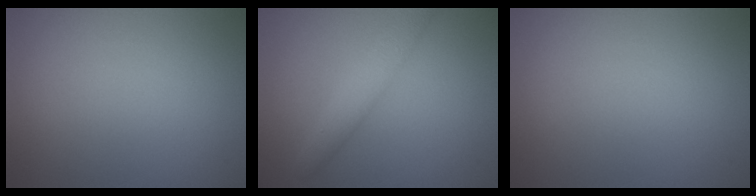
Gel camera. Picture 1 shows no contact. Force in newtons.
{"total": 3.3, "press": 3.3, "slide": 0.1}
{"total": 0.0}